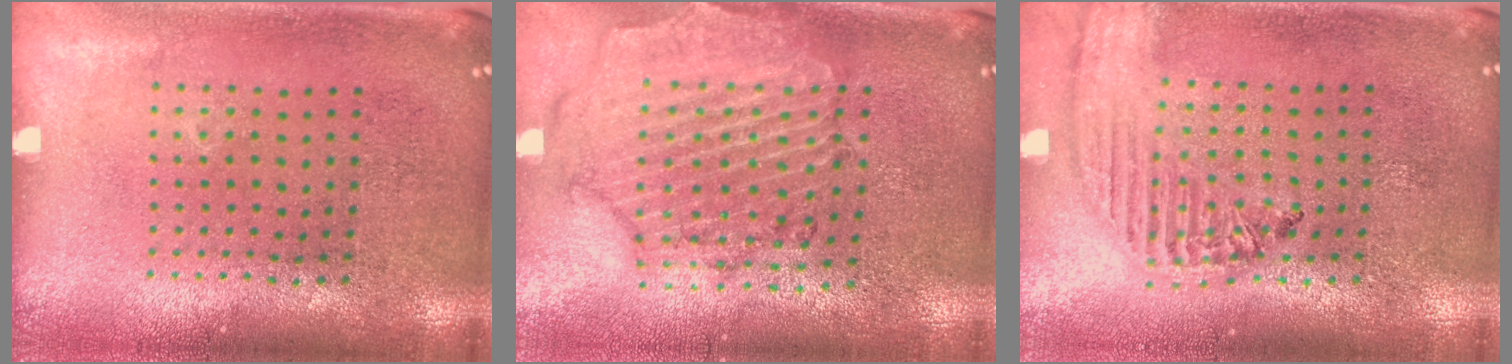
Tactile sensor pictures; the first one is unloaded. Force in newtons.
{"total": 1.2, "press": 1.1, "slide": 0.3}
{"total": 1.8, "press": 1.7, "slide": 0.7}